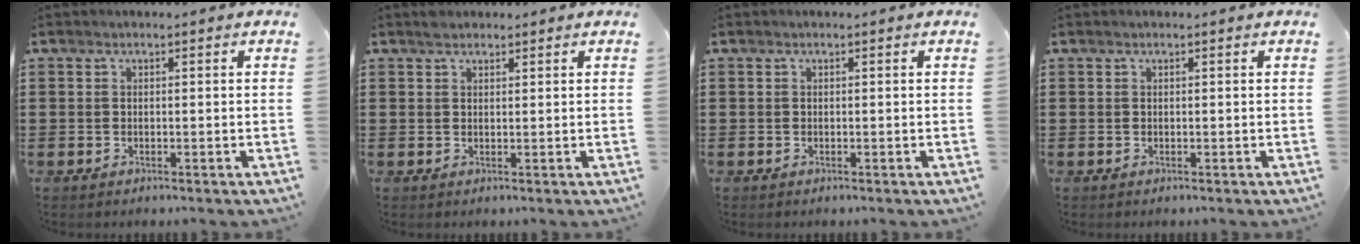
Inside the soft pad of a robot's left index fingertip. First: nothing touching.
{"total": 1.5, "force": [1.3, 0.6, 0.0], "torque": [-0.004, 0.003, 0.026]}
{"total": 0.0}
{"total": 0.0}